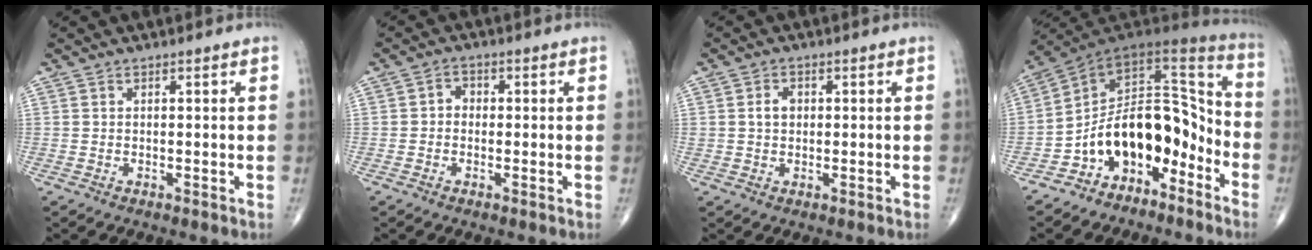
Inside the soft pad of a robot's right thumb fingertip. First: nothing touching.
{"total": 2.4, "force": [-0.2, 2.1, 1.2], "torque": [-0.004, 0.012, -0.011]}
{"total": 2.9, "force": [0.4, 2.2, 1.8], "torque": [-0.024, 0.005, 0.007]}
{"total": 17.3, "force": [-8.0, 10.7, 10.9], "torque": [-0.121, 0.118, -0.137]}